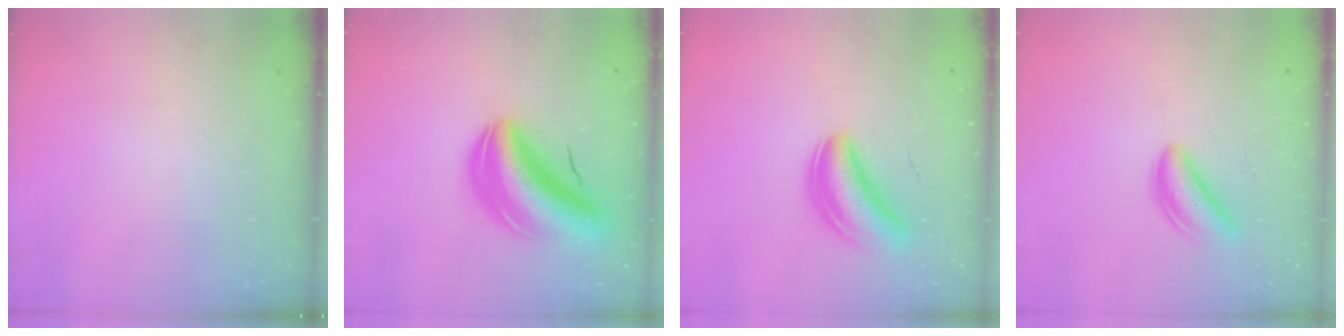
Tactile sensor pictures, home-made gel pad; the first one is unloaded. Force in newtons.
{"total": 13.6, "press": 13.1, "slide": 3.8}
{"total": 6.1, "press": 5.8, "slide": 1.8}
{"total": 4.6, "press": 4.6, "slide": 0.6}